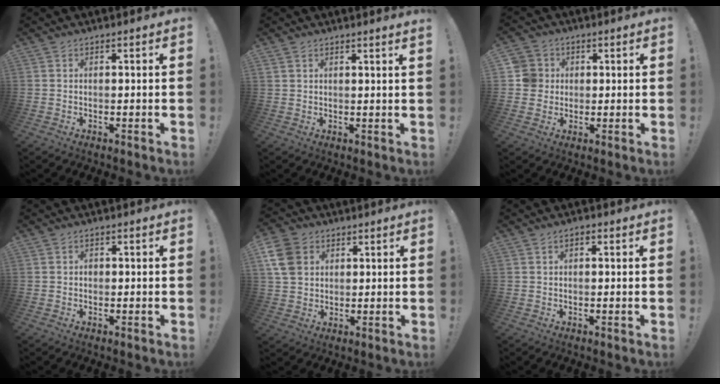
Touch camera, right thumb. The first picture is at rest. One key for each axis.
{"total": 1.5, "fx": 1.4, "fy": -0.2, "fz": 0.4, "tx": -0.003, "ty": -0.009, "tz": 0.026}
{"total": 6.4, "fx": 0.8, "fy": 6.1, "fz": 1.6, "tx": -0.026, "ty": 0.003, "tz": 0.019}
{"total": 0.9, "fx": -0.2, "fy": 0.7, "fz": 0.4, "tx": -0.008, "ty": 0.003, "tz": -0.005}
{"total": 12.0, "fx": 3.8, "fy": 10.1, "fz": 5.3, "tx": -0.088, "ty": -0.009, "tz": 0.079}
{"total": 1.0, "fx": 0.1, "fy": 0.6, "fz": 0.7, "tx": -0.010, "ty": 0.001, "tz": 0.000}